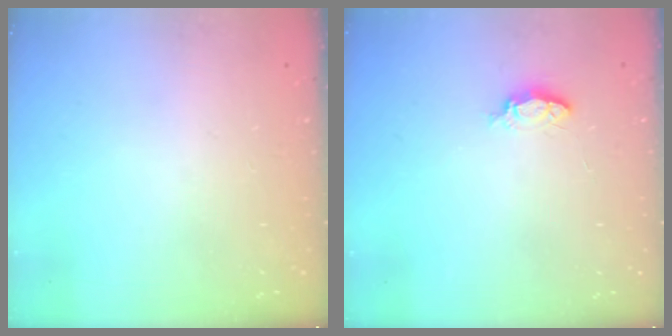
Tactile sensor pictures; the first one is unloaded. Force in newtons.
{"total": 4.6, "press": 4.6, "slide": 0.5}